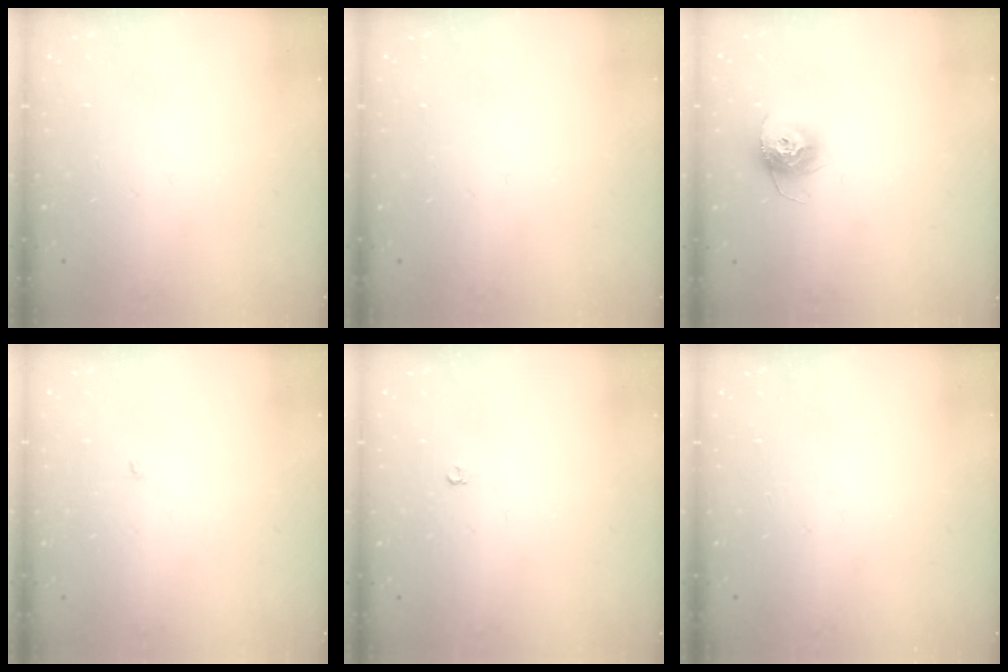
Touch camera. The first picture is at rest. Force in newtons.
{"total": 0.0}
{"total": 11.0, "press": 11.0, "slide": 0.8}
{"total": 1.9, "press": 1.9, "slide": 0.2}
{"total": 3.6, "press": 3.6, "slide": 0.6}
{"total": 0.0}